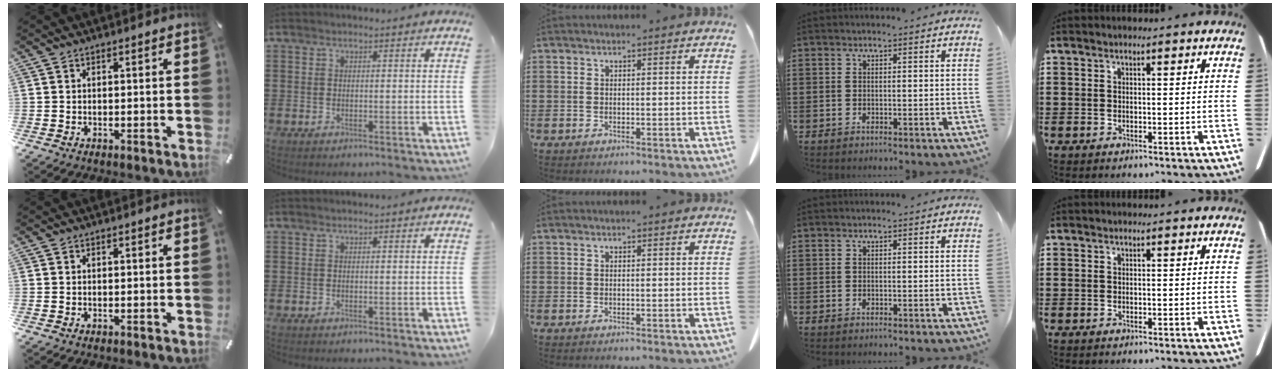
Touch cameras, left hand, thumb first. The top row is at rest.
{}